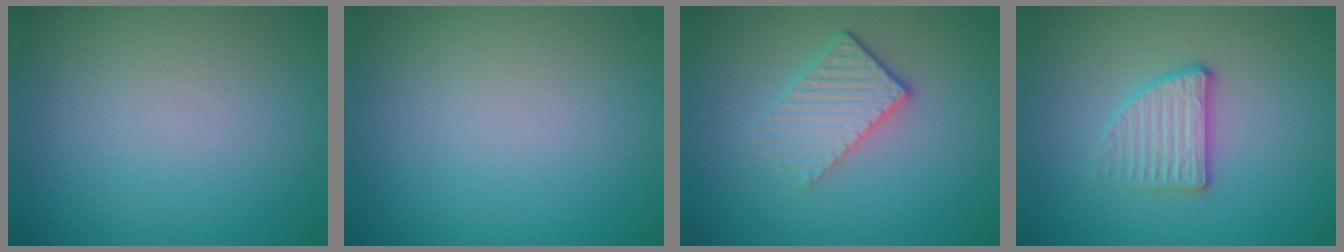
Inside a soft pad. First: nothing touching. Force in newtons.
{"total": 0.0}
{"total": 3.3, "press": 2.7, "slide": 1.9}
{"total": 2.7, "press": 2.4, "slide": 1.1}